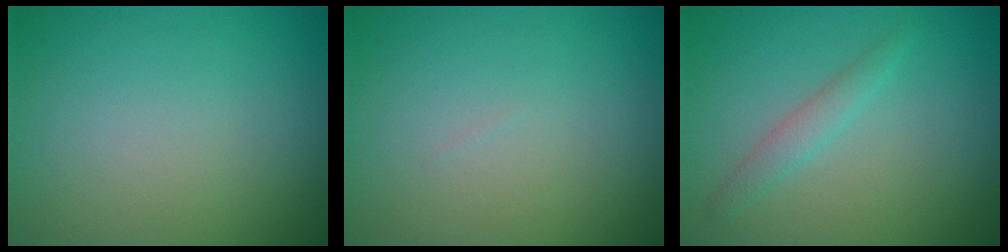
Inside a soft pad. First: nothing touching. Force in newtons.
{"total": 0.0}
{"total": 1.4, "press": 1.4, "slide": 0.1}